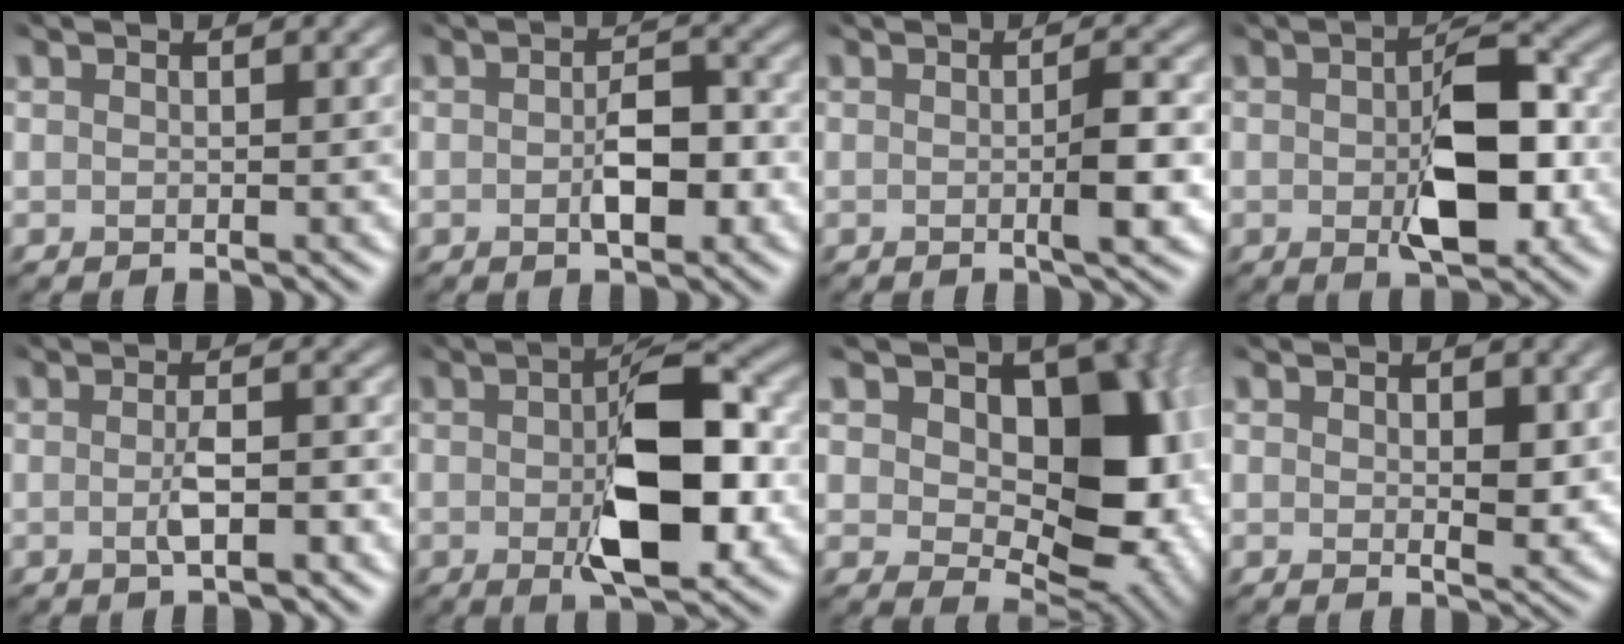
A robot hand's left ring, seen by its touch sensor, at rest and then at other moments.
{"total": 3.9, "force": [-1.4, 2.0, 3.1], "torque": [-0.055, -0.002, -0.017]}
{"total": 3.3, "force": [-0.7, 0.7, 3.2], "torque": [-0.047, -0.001, -0.007]}
{"total": 7.6, "force": [-1.3, 3.6, 6.5], "torque": [-0.107, -0.002, -0.016]}
{"total": 2.3, "force": [-1.2, 0.5, 1.9], "torque": [-0.035, -0.003, -0.016]}
{"total": 9.4, "force": [-1.5, 4.0, 8.4], "torque": [-0.128, -0.002, -0.020]}
{"total": 11.9, "force": [1.2, 8.0, 8.7], "torque": [-0.106, -0.007, 0.021]}
{"total": 3.0, "force": [0.8, 1.6, 2.4], "torque": [-0.043, -0.008, 0.023]}